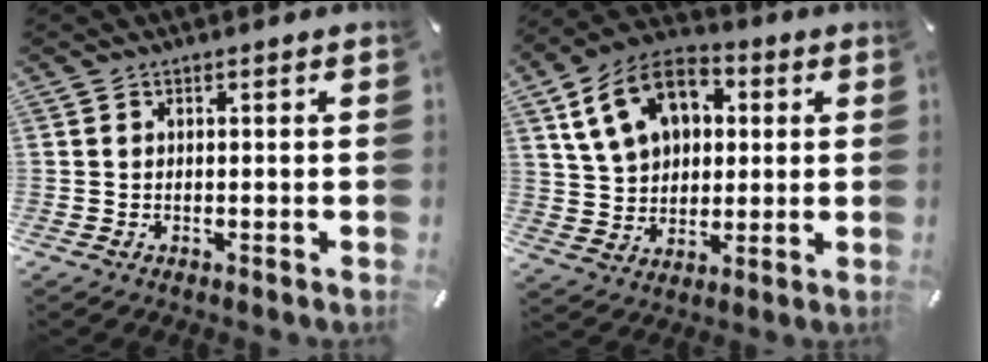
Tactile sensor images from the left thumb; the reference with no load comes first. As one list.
[{"total": 14.1, "force": [5.0, 10.6, 7.7], "torque": [-0.152, 0.008, 0.098]}]